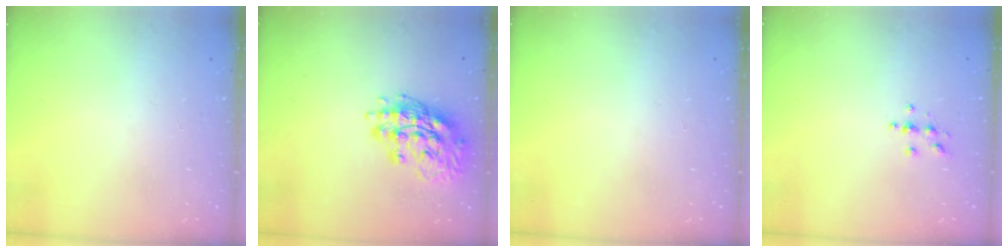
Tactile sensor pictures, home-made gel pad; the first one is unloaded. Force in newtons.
{"total": 16.3, "press": 16.1, "slide": 2.8}
{"total": 0.0}
{"total": 3.9, "press": 3.8, "slide": 0.4}